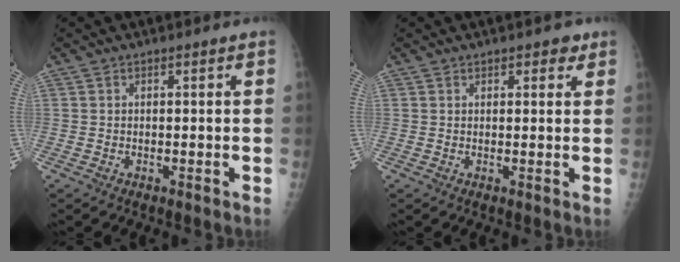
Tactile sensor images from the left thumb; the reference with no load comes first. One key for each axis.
{"total": 2.4, "fx": 1.4, "fy": 1.4, "fz": 1.3, "tx": 0.001, "ty": -0.004, "tz": 0.016}